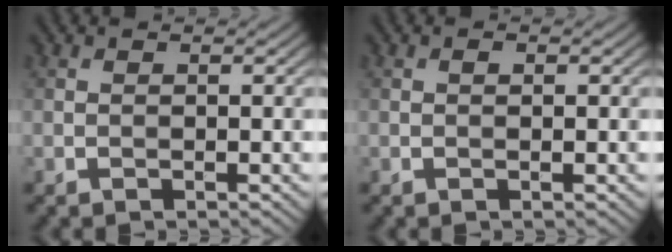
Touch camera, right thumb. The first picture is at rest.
{"total": 0.6, "force": [0.1, 0.3, 0.5], "torque": [-0.007, 0.000, 0.001]}